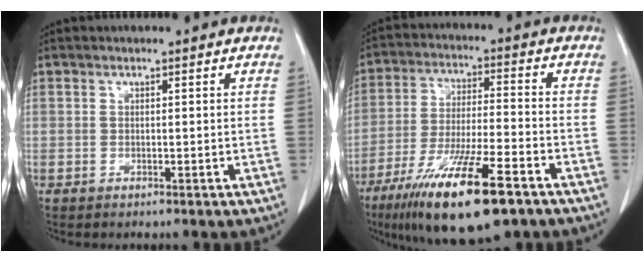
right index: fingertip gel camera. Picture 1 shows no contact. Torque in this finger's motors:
{"motor_torque": [1.68, -0.45, 1.02, 0.21]}